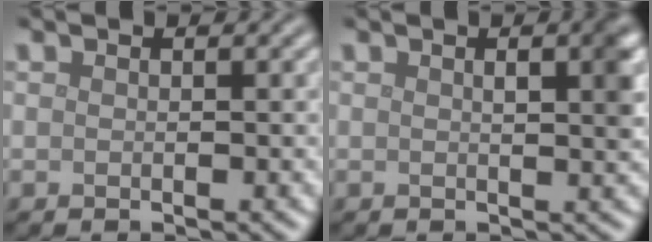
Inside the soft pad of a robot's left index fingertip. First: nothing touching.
{"total": 3.0, "force": [0.8, 0.8, 2.7], "torque": [-0.030, 0.007, 0.009]}